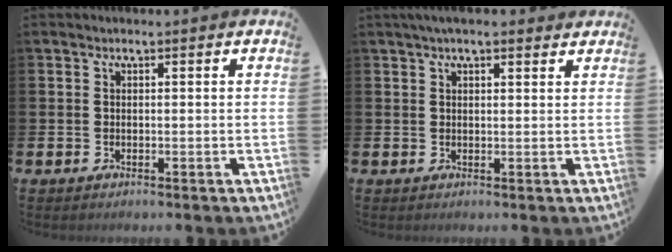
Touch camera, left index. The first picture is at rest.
{"total": 2.7, "force": [2.4, 0.6, 1.3], "torque": [-0.028, 0.000, 0.042]}